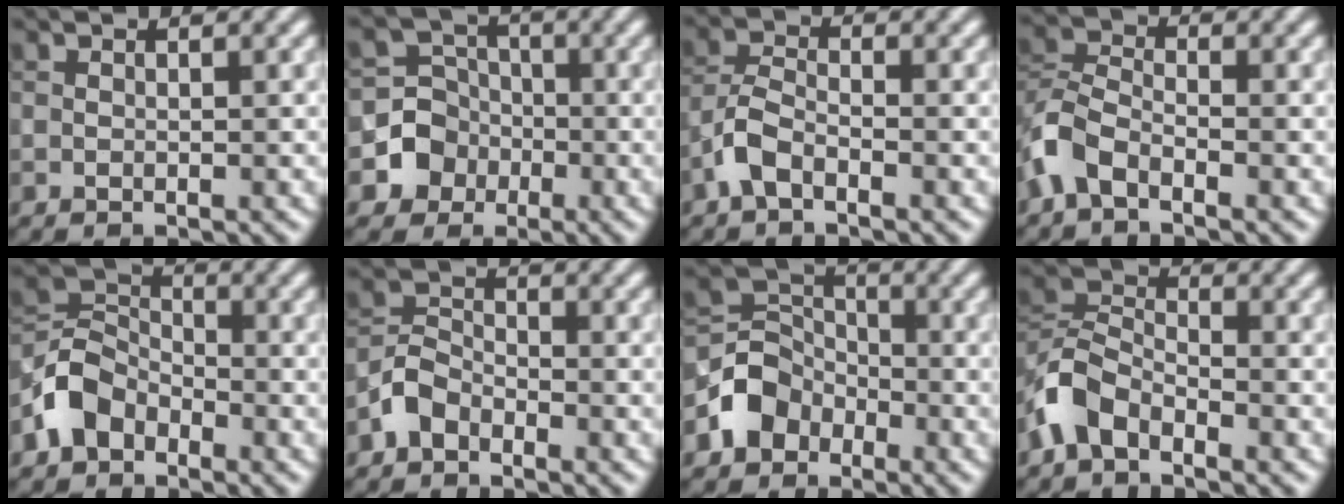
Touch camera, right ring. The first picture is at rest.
{"total": 4.3, "force": [-1.5, 4.0, 0.5], "torque": [0.018, 0.007, -0.048]}
{"total": 2.9, "force": [-1.8, 1.2, 1.9], "torque": [-0.043, 0.006, -0.046]}
{"total": 4.5, "force": [-2.6, 2.4, 2.8], "torque": [-0.068, 0.002, -0.067]}
{"total": 4.4, "force": [-2.7, 3.0, 1.7], "torque": [-0.037, 0.008, -0.066]}
{"total": 2.9, "force": [-2.0, 1.8, 1.0], "torque": [-0.020, 0.010, -0.051]}
{"total": 4.1, "force": [-2.2, 3.3, 1.0], "torque": [-0.011, 0.008, -0.051]}
{"total": 4.8, "force": [-3.1, 2.6, 2.5], "torque": [-0.057, 0.006, -0.077]}